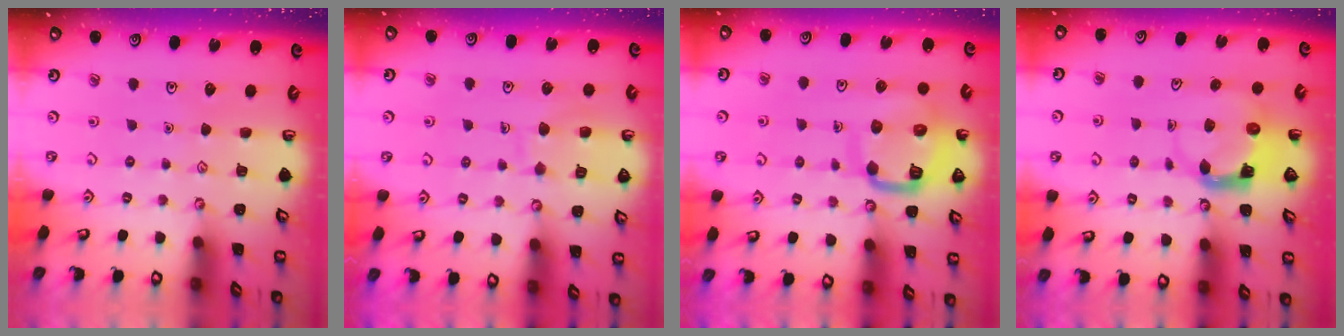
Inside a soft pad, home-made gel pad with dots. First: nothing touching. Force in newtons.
{"total": 8.9, "press": 8.9, "slide": 0.9}
{"total": 12.6, "press": 12.6, "slide": 1.4}
{"total": 4.0, "press": 3.9, "slide": 0.6}